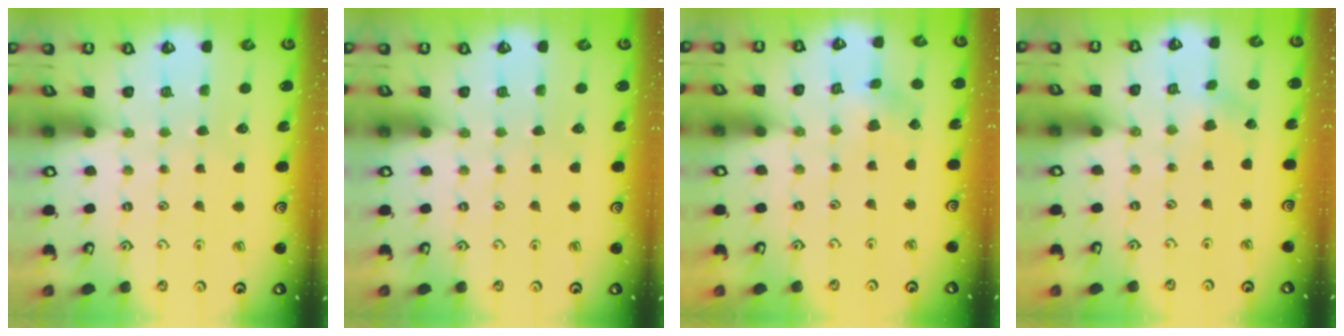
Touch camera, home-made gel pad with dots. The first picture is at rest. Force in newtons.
{"total": 0.0}
{"total": 2.4, "press": 2.4, "slide": 0.2}
{"total": 1.4, "press": 1.4, "slide": 0.2}